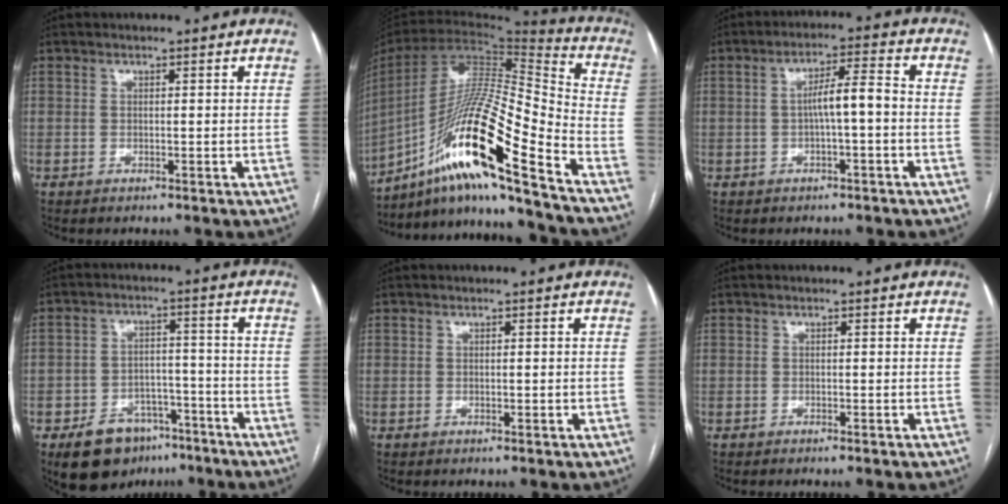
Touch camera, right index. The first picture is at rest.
{"total": 22.9, "force": [-14.2, 0.2, 17.9], "torque": [-0.353, -0.015, -0.265]}
{"total": 5.3, "force": [-0.6, 0.6, 5.2], "torque": [-0.087, 0.017, -0.008]}
{"total": 9.7, "force": [-6.3, 6.2, 4.0], "torque": [-0.061, 0.018, -0.093]}
{"total": 0.0}
{"total": 0.0}